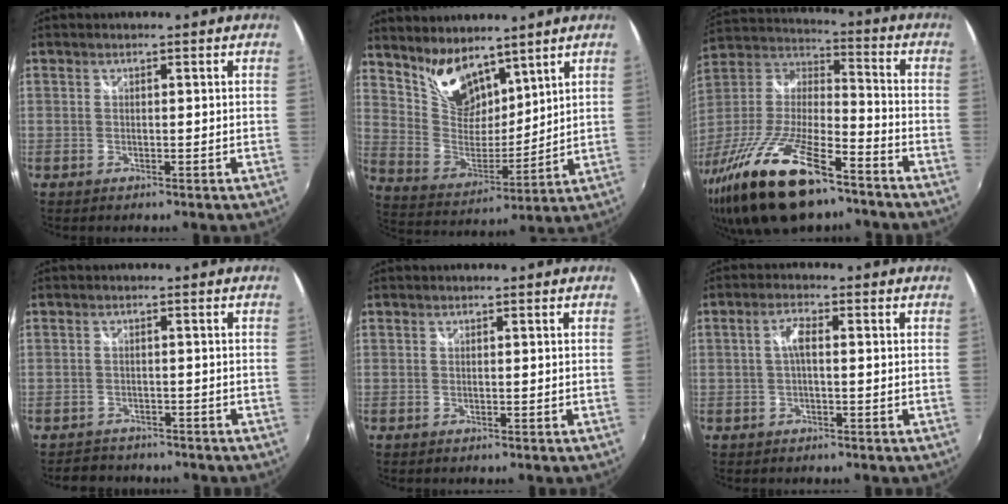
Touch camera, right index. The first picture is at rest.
{"total": 11.8, "force": [9.2, 5.2, 5.3], "torque": [-0.106, -0.001, 0.193]}
{"total": 26.1, "force": [-16.4, 8.7, 18.3], "torque": [-0.371, -0.045, -0.288]}
{"total": 4.5, "force": [-3.9, 2.3, 0.5], "torque": [-0.020, 0.007, -0.059]}
{"total": 0.0}
{"total": 2.8, "force": [-0.1, 0.9, 2.7], "torque": [-0.054, 0.008, -0.002]}